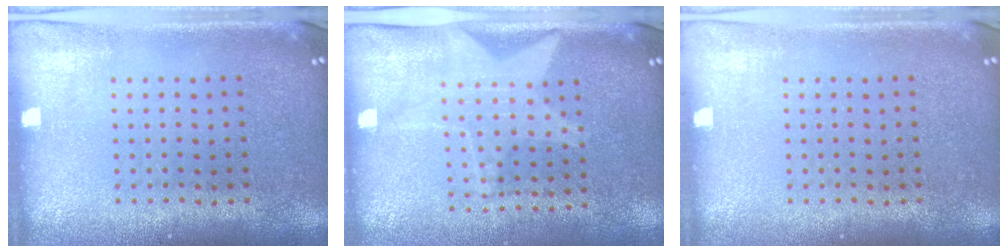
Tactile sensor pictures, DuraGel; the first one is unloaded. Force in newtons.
{"total": 1.9, "press": 1.6, "slide": 1.1}
{"total": 0.0}